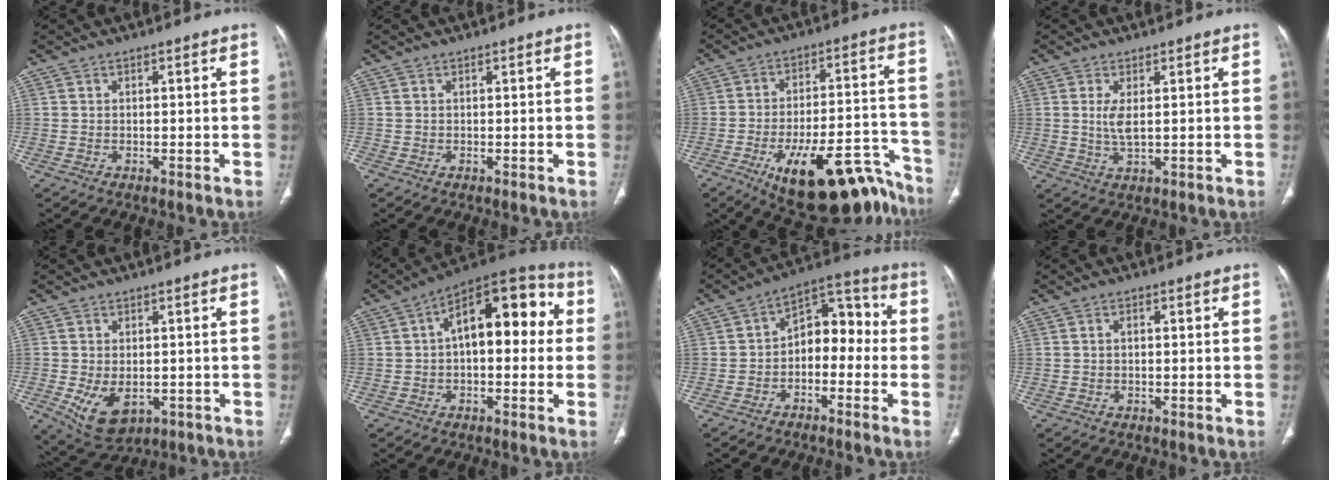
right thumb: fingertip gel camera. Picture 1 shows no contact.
{"total": 0.0}
{"total": 22.0, "force": [-15.1, 8.0, 13.8], "torque": [-0.123, 0.100, -0.223]}
{"total": 3.7, "force": [0.7, 1.3, 3.4], "torque": [-0.077, -0.011, 0.020]}
{"total": 8.4, "force": [-2.1, 5.4, 6.1], "torque": [-0.098, -0.005, -0.017]}
{"total": 16.6, "force": [2.2, 8.5, 14.1], "torque": [-0.169, 0.049, 0.023]}
{"total": 11.3, "force": [-1.4, 7.5, 8.4], "torque": [-0.083, 0.051, -0.041]}
{"total": 1.1, "force": [0.0, 0.7, 0.8], "torque": [-0.014, 0.005, 0.000]}